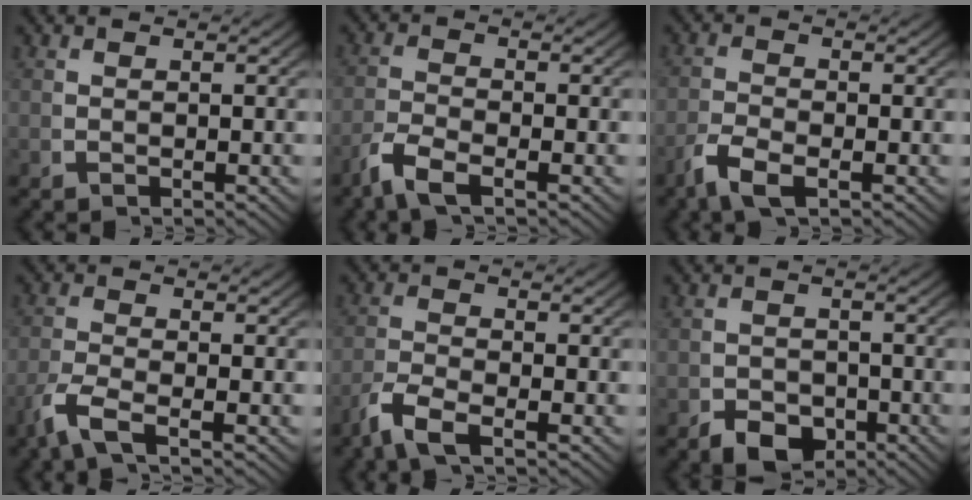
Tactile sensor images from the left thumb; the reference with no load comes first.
{"total": 3.2, "force": [-2.0, 1.1, 2.3], "torque": [-0.058, -0.009, -0.040]}
{"total": 3.1, "force": [-1.8, 1.3, 2.2], "torque": [-0.057, -0.012, -0.032]}
{"total": 3.7, "force": [-2.0, 1.1, 2.9], "torque": [-0.077, -0.012, -0.035]}
{"total": 3.6, "force": [-2.2, 1.2, 2.6], "torque": [-0.065, -0.011, -0.041]}
{"total": 3.7, "force": [-2.4, 2.3, 1.6], "torque": [-0.018, -0.020, -0.038]}